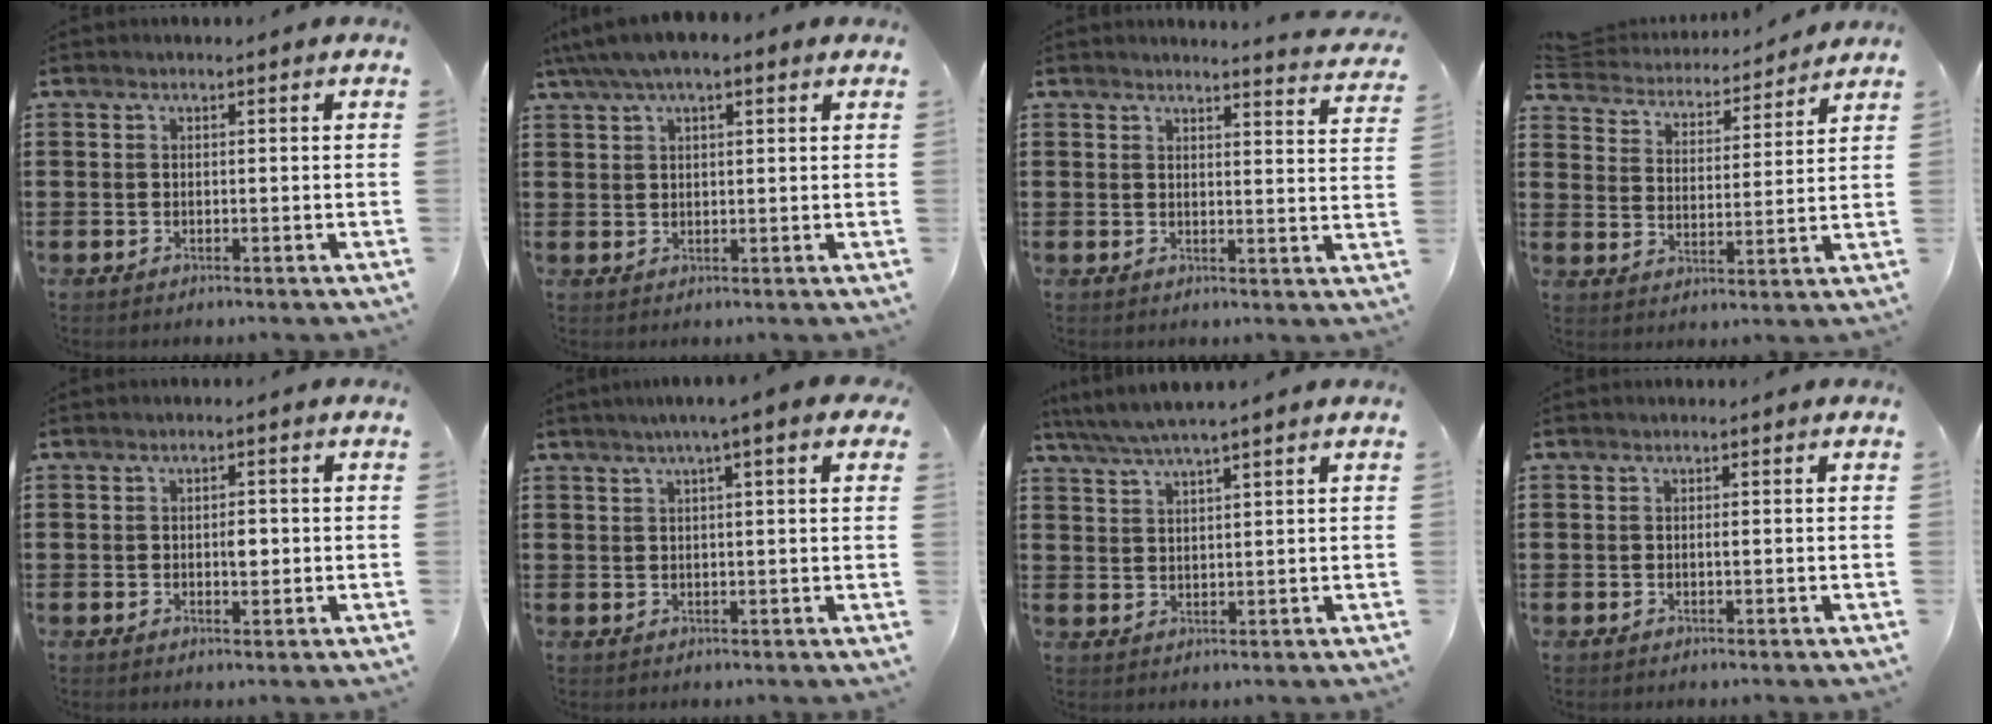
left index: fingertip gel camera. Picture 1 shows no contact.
{"total": 3.8, "force": [2.5, 1.2, 2.7], "torque": [-0.057, 0.006, 0.044]}
{"total": 3.1, "force": [3.0, -0.4, 0.5], "torque": [-0.014, -0.020, 0.052]}
{"total": 3.9, "force": [3.9, 0.5, 0.1], "torque": [-0.028, -0.030, 0.061]}
{"total": 1.8, "force": [0.0, 1.0, 1.5], "torque": [-0.020, 0.002, -0.004]}
{"total": 4.5, "force": [2.3, 0.0, 3.8], "torque": [-0.077, 0.006, 0.039]}
{"total": 3.8, "force": [3.1, -0.2, 2.1], "torque": [-0.049, -0.009, 0.056]}
{"total": 0.0}